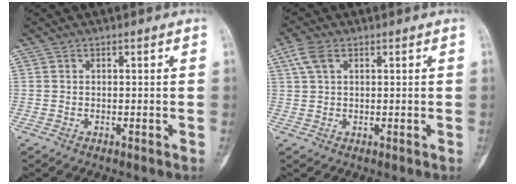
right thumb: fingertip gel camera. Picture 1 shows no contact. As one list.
[{"total": 4.0, "force": [1.7, 2.3, 2.7], "torque": [-0.062, 0.014, 0.036]}]